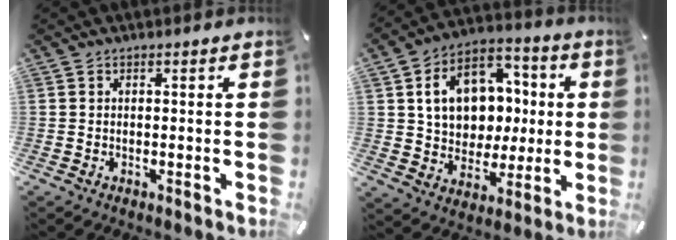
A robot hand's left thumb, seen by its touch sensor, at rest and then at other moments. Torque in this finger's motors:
{"motor_torque": [2.45, 2.56, 0.56, -0.12, 0.20]}